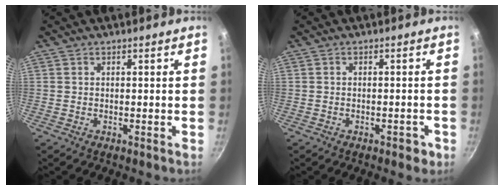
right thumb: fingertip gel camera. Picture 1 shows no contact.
{"total": 2.1, "force": [-1.2, 1.1, 1.3], "torque": [-0.012, 0.007, -0.014]}